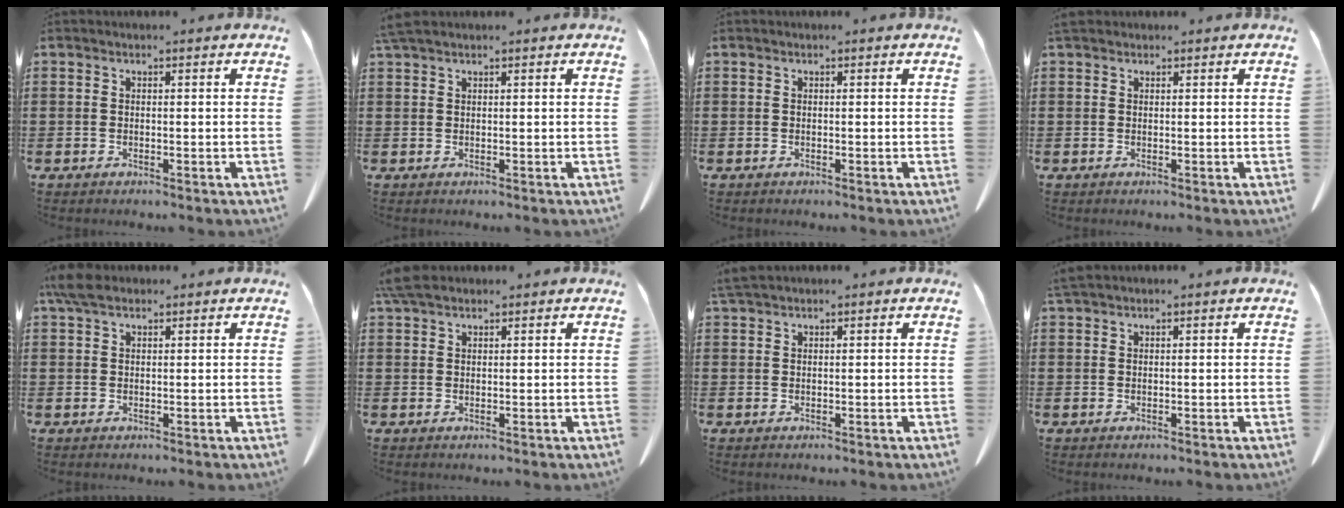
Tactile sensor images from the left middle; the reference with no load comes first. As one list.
[{"total": 1.6, "force": [1.3, 0.1, 0.9], "torque": [-0.022, -0.001, 0.026]}, {"total": 0.0}, {"total": 1.0, "force": [0.8, 0.4, 0.4], "torque": [-0.010, 0.001, 0.016]}, {"total": 3.4, "force": [2.3, 1.4, 2.1], "torque": [-0.048, 0.006, 0.043]}, {"total": 3.6, "force": [3.0, 1.1, 1.8], "torque": [-0.045, 0.000, 0.058]}, {"total": 1.6, "force": [1.4, 0.0, 0.8], "torque": [-0.019, -0.001, 0.028]}, {"total": 1.1, "force": [1.0, 0.0, 0.5], "torque": [-0.013, -0.002, 0.020]}]